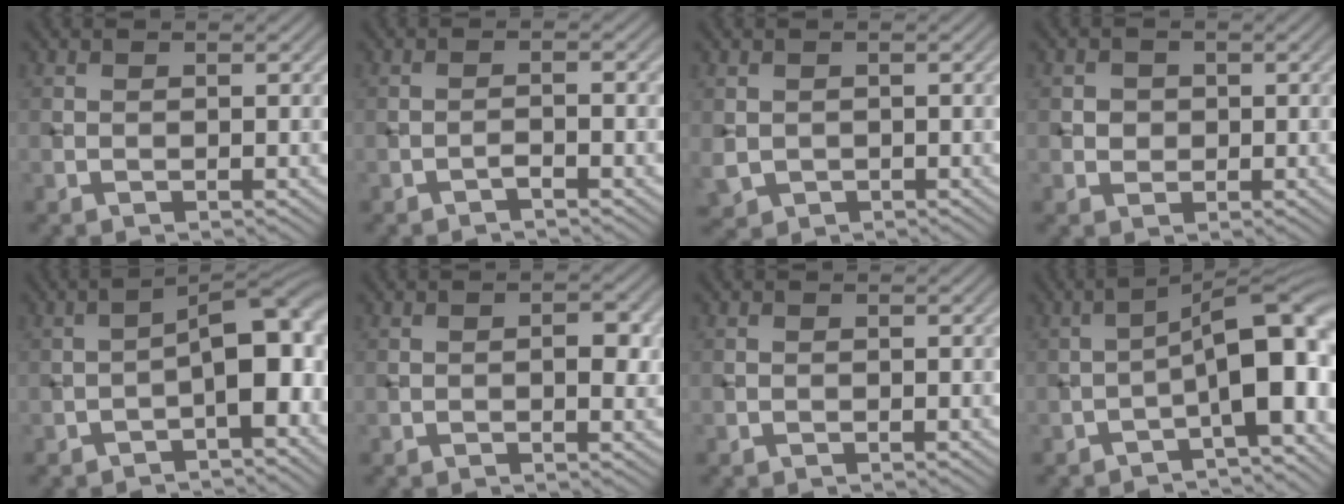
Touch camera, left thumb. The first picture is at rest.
{"total": 1.4, "force": [-1.0, 0.1, 0.9], "torque": [-0.015, 0.006, -0.023]}
{"total": 2.0, "force": [0.0, 1.9, 0.8], "torque": [-0.029, -0.012, 0.005]}
{"total": 1.8, "force": [0.1, 1.7, 0.5], "torque": [-0.009, -0.003, -0.001]}
{"total": 7.4, "force": [-2.3, 2.8, 6.5], "torque": [-0.083, 0.015, -0.042]}
{"total": 2.8, "force": [-0.2, 1.3, 2.5], "torque": [-0.029, 0.000, -0.005]}
{"total": 0.0}
{"total": 8.9, "force": [-3.0, 2.3, 8.1], "torque": [-0.105, 0.024, -0.050]}